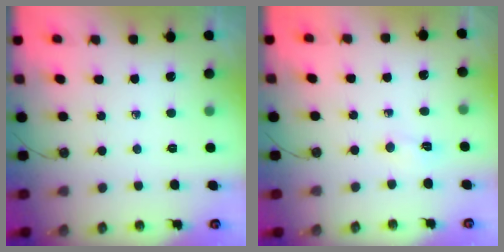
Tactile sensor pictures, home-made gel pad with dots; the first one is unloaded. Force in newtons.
{"total": 2.3, "press": 2.3, "slide": 0.5}